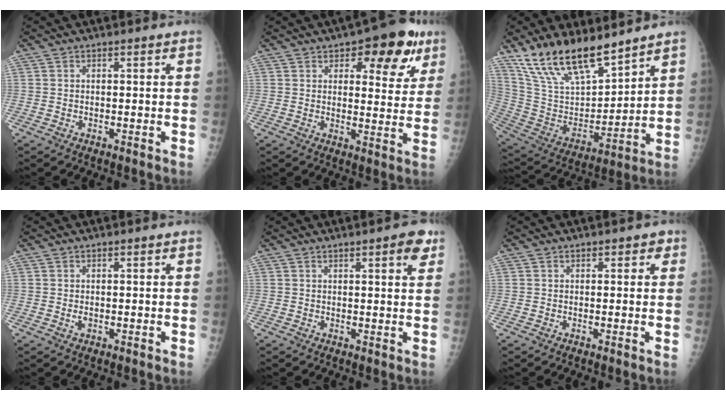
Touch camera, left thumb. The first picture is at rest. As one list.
[{"total": 12.4, "force": [6.5, 6.1, 8.6], "torque": [-0.059, -0.020, 0.080]}, {"total": 18.6, "force": [14.4, 6.4, 9.8], "torque": [-0.146, -0.071, 0.280]}, {"total": 0.9, "force": [0.1, 0.7, 0.6], "torque": [-0.008, -0.001, 0.003]}, {"total": 3.6, "force": [2.2, 1.0, 2.7], "torque": [-0.026, -0.009, 0.024]}, {"total": 1.7, "force": [1.0, 1.2, 0.8], "torque": [0.010, 0.000, 0.006]}]